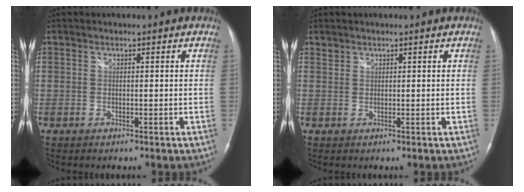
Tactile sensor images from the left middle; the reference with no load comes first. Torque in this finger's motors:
{"motor_torque": [0.10, -0.09, 0.05, 0.01]}